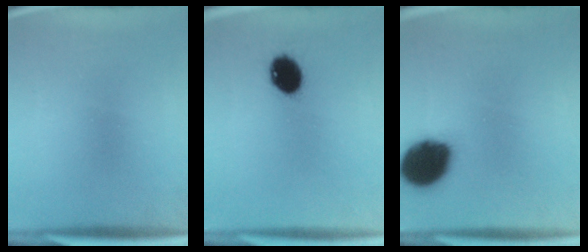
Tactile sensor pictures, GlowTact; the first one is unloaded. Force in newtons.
{"total": 7.8}
{"total": 15.9}